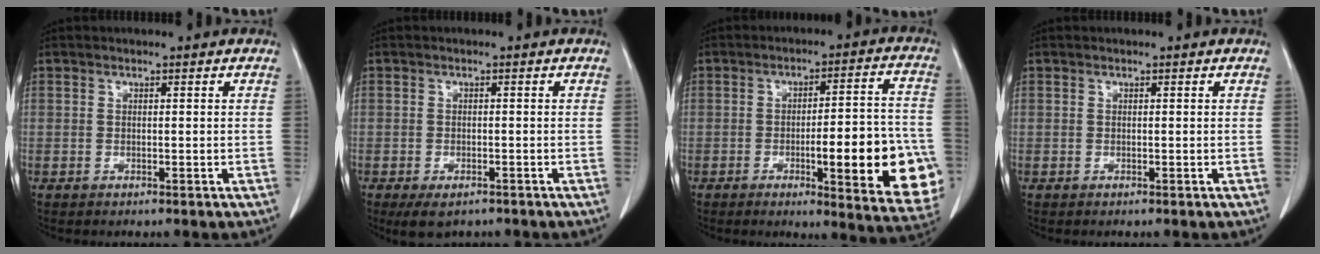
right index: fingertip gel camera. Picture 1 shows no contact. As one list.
[{"total": 4.0, "force": [-2.8, 1.9, 2.1], "torque": [-0.035, -0.007, -0.038]}, {"total": 17.5, "force": [-4.9, 3.2, 16.5], "torque": [-0.136, 0.021, -0.049]}, {"total": 0.0}]